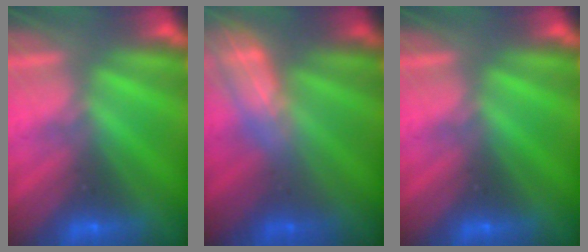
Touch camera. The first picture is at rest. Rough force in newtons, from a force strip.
{"total": 2.4}
{"total": 0.0}